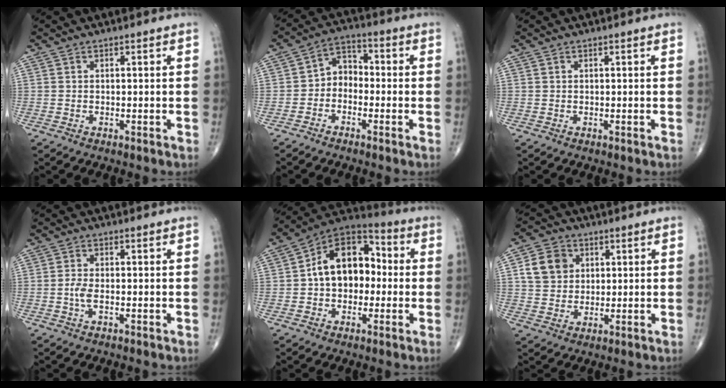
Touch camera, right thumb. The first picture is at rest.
{"total": 4.7, "force": [-1.5, 3.5, 2.7], "torque": [-0.023, 0.029, -0.042]}
{"total": 0.0}
{"total": 2.5, "force": [-0.6, 1.0, 2.2], "torque": [-0.055, 0.001, -0.013]}
{"total": 14.8, "force": [0.5, 10.1, 10.8], "torque": [-0.128, 0.042, -0.006]}
{"total": 8.1, "force": [2.4, 6.8, 3.7], "torque": [-0.044, -0.002, 0.043]}